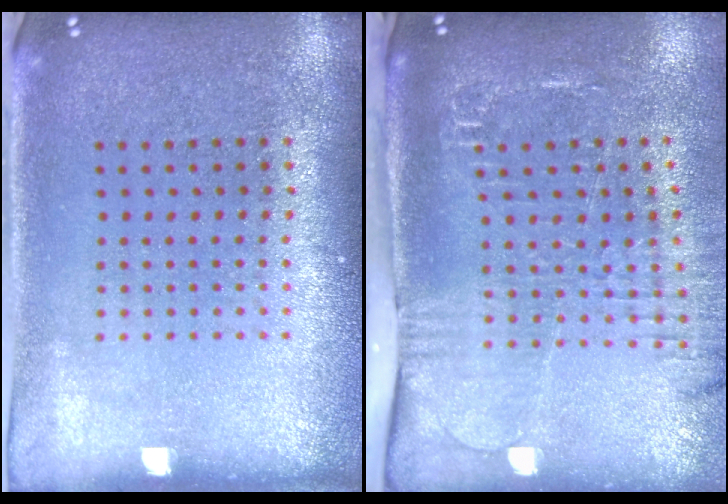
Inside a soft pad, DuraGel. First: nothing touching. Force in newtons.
{"total": 2.5, "press": 2.1, "slide": 1.3}